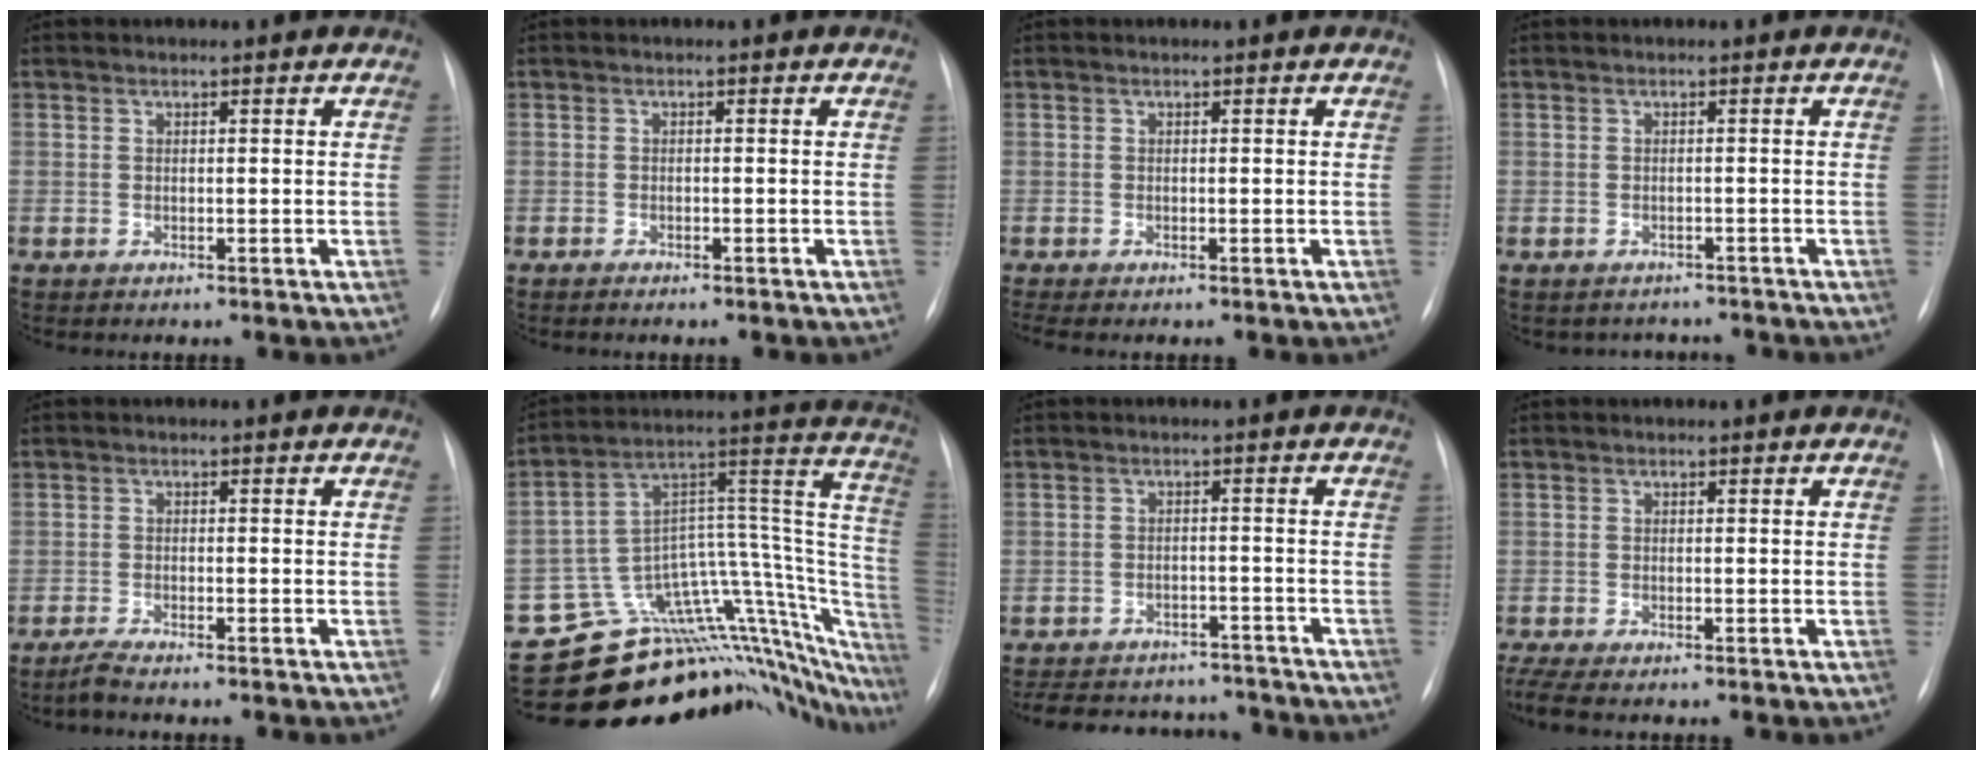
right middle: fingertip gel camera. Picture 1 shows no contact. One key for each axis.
{"total": 1.4, "fx": -1.1, "fy": 0.3, "fz": 0.8, "tx": -0.016, "ty": -0.002, "tz": -0.013}
{"total": 1.2, "fx": -1.0, "fy": 0.1, "fz": 0.7, "tx": -0.006, "ty": -0.003, "tz": -0.012}
{"total": 3.3, "fx": -2.8, "fy": 1.7, "fz": -0.4, "tx": 0.003, "ty": 0.015, "tz": -0.038}
{"total": 2.4, "fx": -2.1, "fy": 0.0, "fz": 1.2, "tx": -0.031, "ty": -0.006, "tz": -0.035}
{"total": 26.5, "fx": -24.1, "fy": 6.9, "fz": 8.7, "tx": -0.019, "ty": 0.075, "tz": -0.330}
{"total": 15.7, "fx": -14.1, "fy": 5.6, "fz": 4.3, "tx": -0.100, "ty": 0.012, "tz": -0.183}
{"total": 3.9, "fx": -3.1, "fy": 0.8, "fz": 2.3, "tx": -0.053, "ty": -0.004, "tz": -0.054}